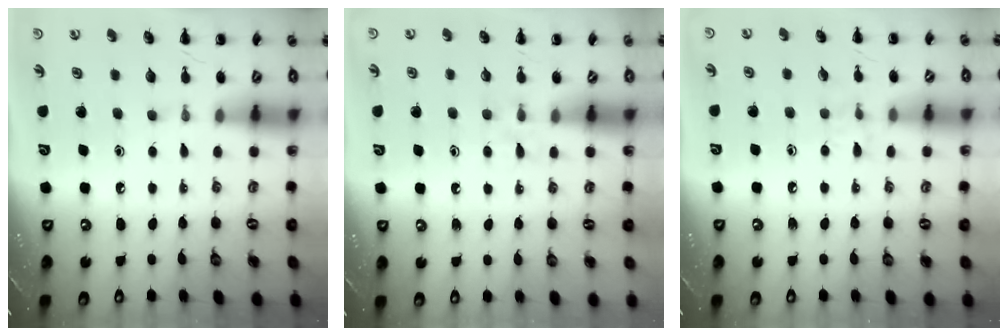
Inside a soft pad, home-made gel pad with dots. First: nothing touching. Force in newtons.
{"total": 3.0, "press": 2.7, "slide": 1.2}
{"total": 4.8, "press": 4.6, "slide": 1.2}